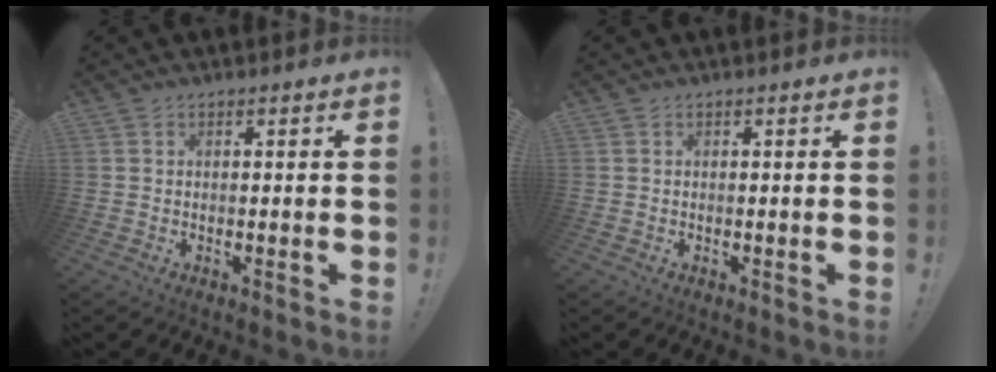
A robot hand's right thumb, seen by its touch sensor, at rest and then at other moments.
{"total": 0.0}